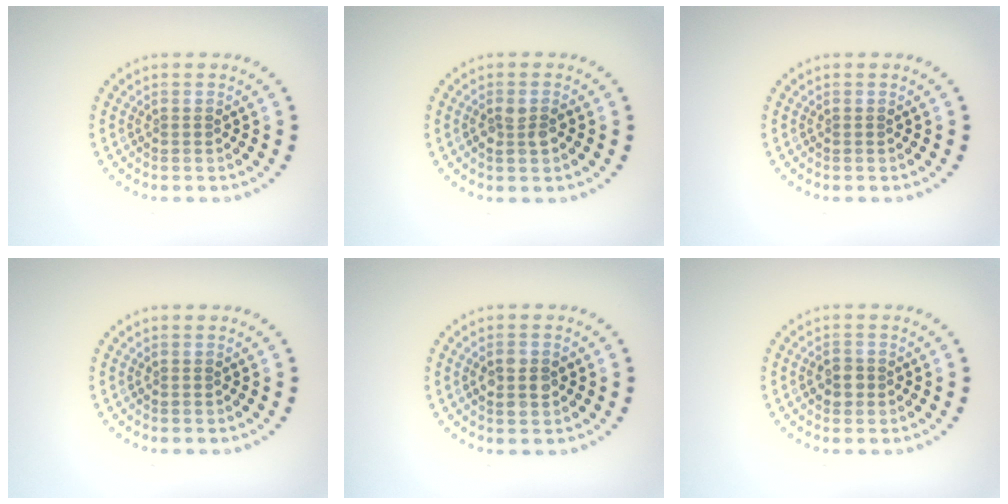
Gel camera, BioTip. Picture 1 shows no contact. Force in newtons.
{"total": 1.6, "press": 1.5, "slide": 0.5}
{"total": 0.0}
{"total": 0.0}
{"total": 2.3, "press": 2.3, "slide": 0.2}
{"total": 1.6, "press": 1.6, "slide": 0.5}